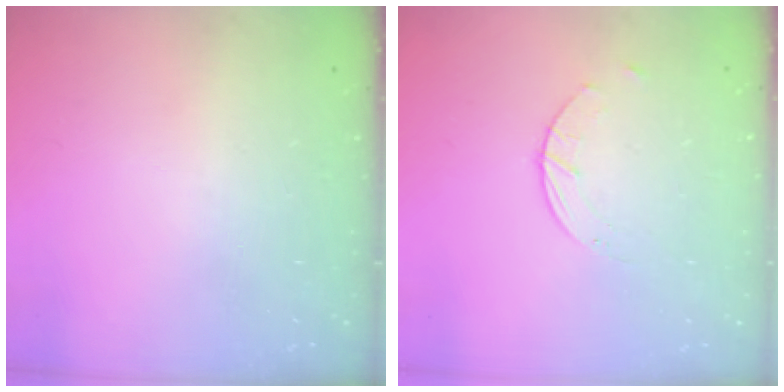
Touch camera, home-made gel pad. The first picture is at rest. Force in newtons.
{"total": 2.0, "press": 2.0, "slide": 0.3}